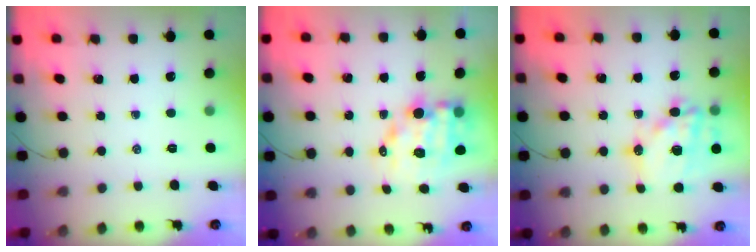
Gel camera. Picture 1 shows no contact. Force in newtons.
{"total": 10.8, "press": 10.4, "slide": 3.0}
{"total": 18.2, "press": 17.8, "slide": 4.0}